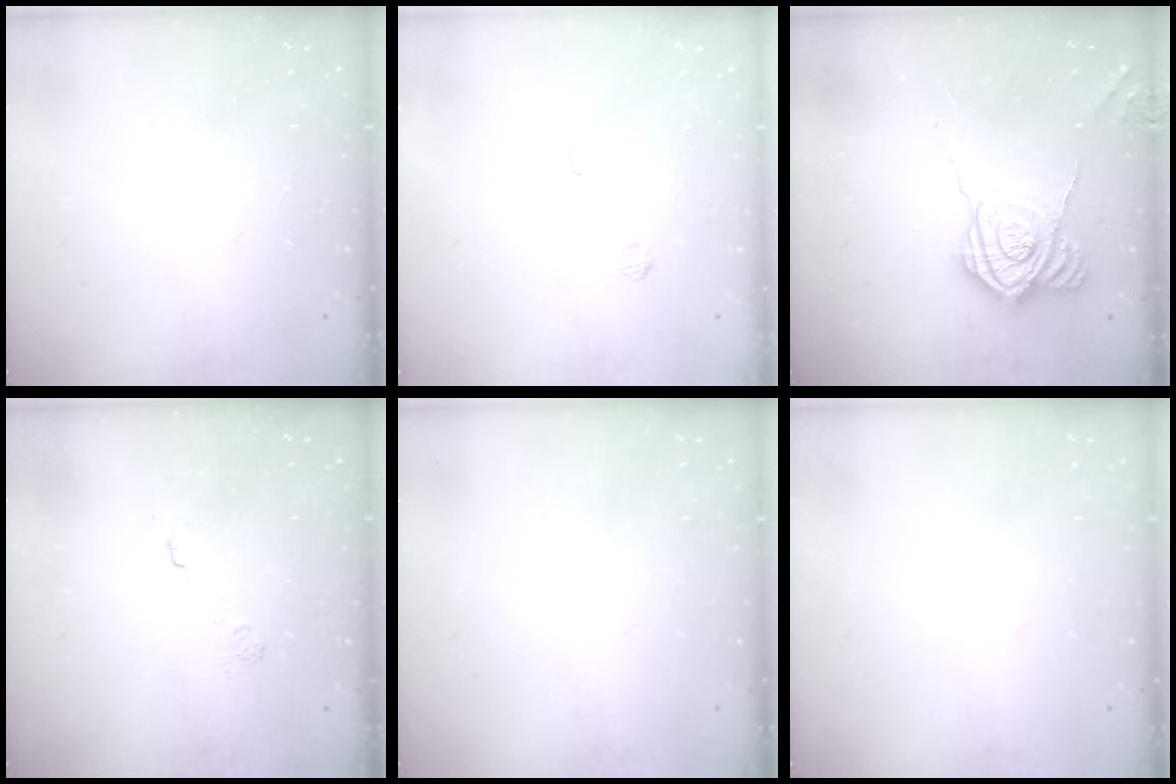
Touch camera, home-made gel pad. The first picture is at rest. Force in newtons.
{"total": 5.4, "press": 5.2, "slide": 1.4}
{"total": 12.2, "press": 12.1, "slide": 0.8}
{"total": 2.2, "press": 1.7, "slide": 1.4}
{"total": 0.0}
{"total": 0.0}